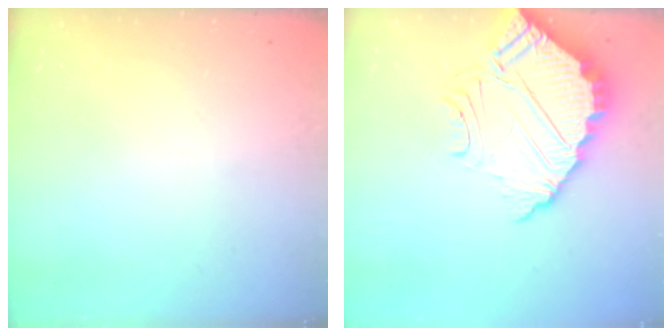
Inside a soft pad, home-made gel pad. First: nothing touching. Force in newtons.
{"total": 10.2, "press": 10.1, "slide": 0.8}